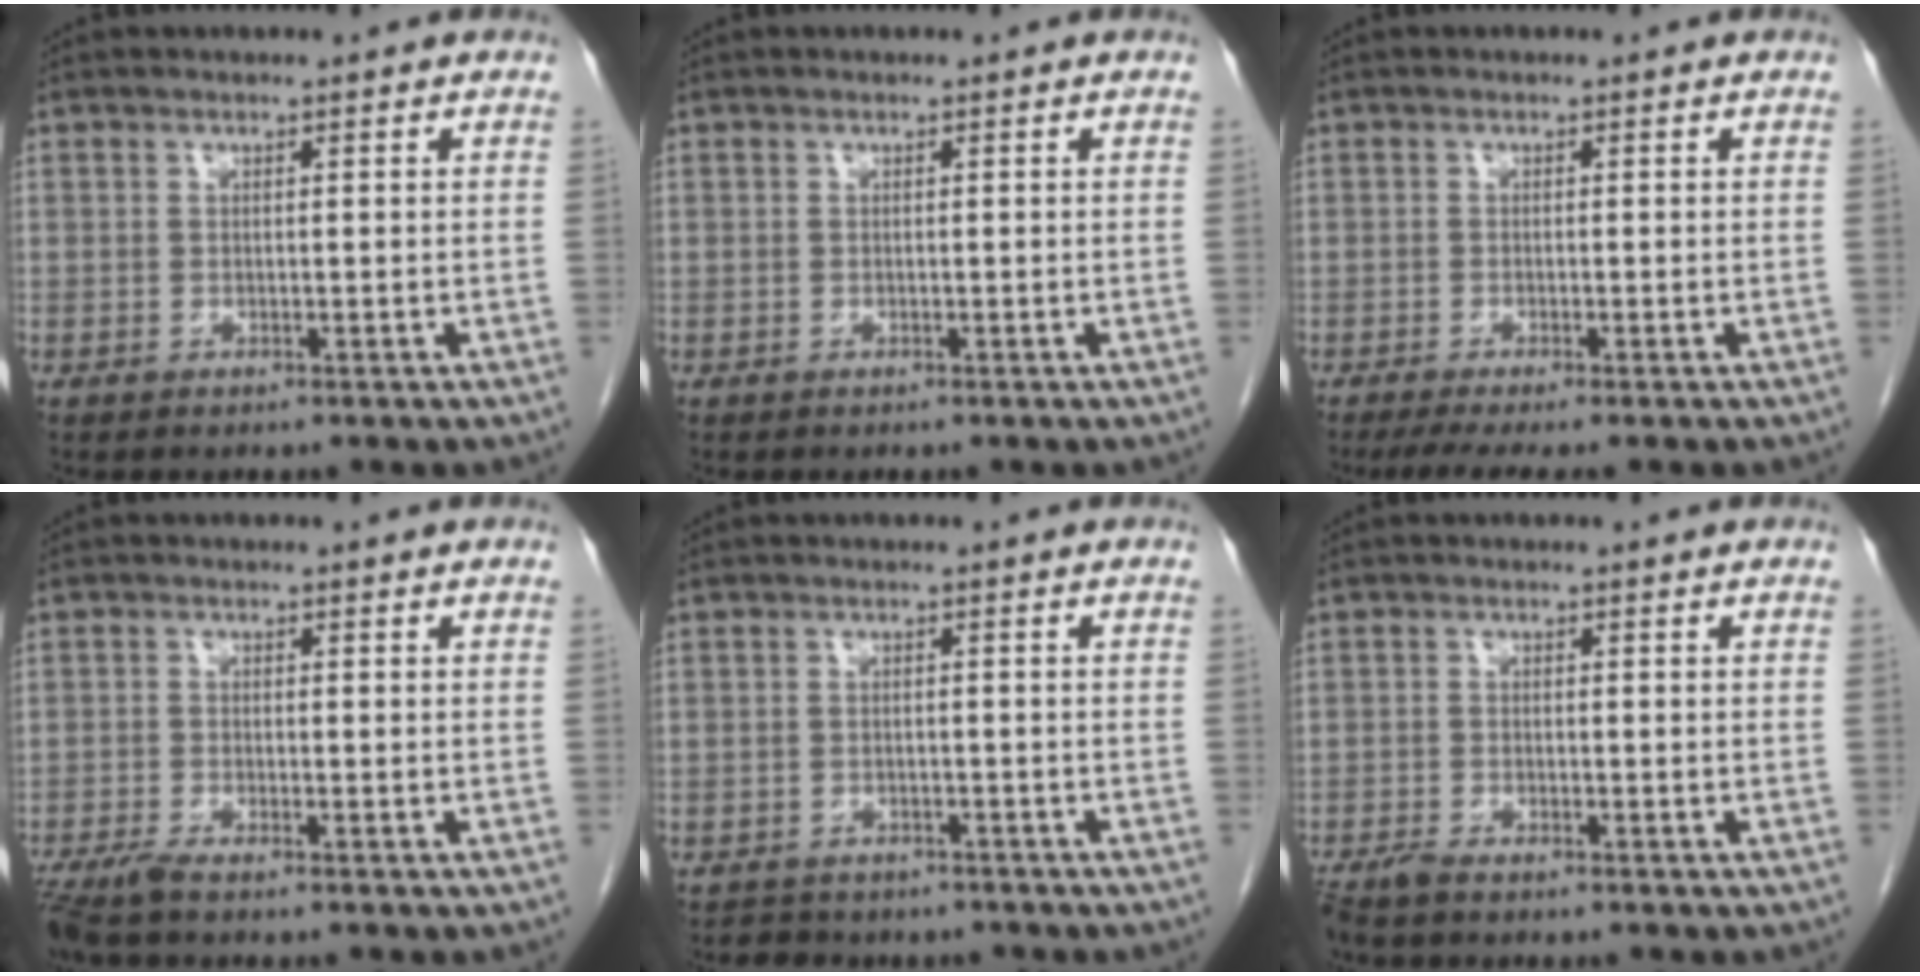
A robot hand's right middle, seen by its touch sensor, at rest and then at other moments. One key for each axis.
{"total": 0.0}
{"total": 4.3, "fx": -3.3, "fy": 0.1, "fz": 2.8, "tx": -0.042, "ty": -0.011, "tz": -0.055}
{"total": 3.4, "fx": -2.8, "fy": 0.0, "fz": 1.9, "tx": -0.040, "ty": -0.009, "tz": -0.057}
{"total": 4.8, "fx": -4.1, "fy": 2.4, "fz": 0.7, "tx": -0.015, "ty": 0.006, "tz": -0.050}
{"total": 2.6, "fx": -2.2, "fy": 0.4, "fz": 1.3, "tx": -0.028, "ty": -0.007, "tz": -0.040}